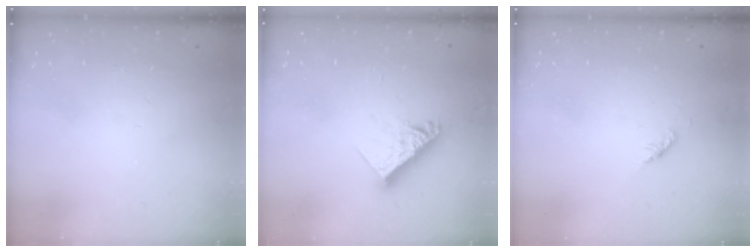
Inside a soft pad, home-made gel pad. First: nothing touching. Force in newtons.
{"total": 11.5, "press": 11.4, "slide": 1.1}
{"total": 2.8, "press": 2.7, "slide": 0.6}